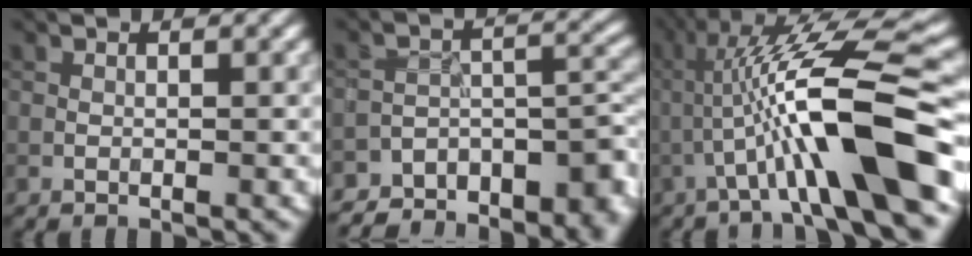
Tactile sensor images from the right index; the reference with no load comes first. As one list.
[{"total": 9.8, "force": [-8.3, 4.1, 3.2], "torque": [-0.040, 0.003, -0.119]}, {"total": 11.7, "force": [-2.1, 1.8, 11.3], "torque": [-0.184, 0.030, -0.036]}]